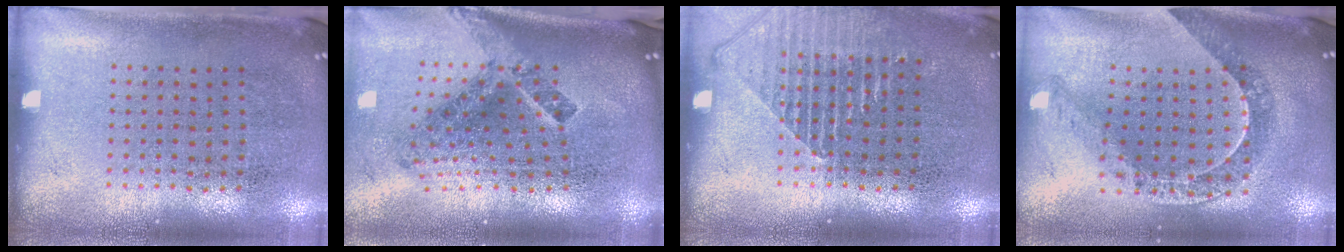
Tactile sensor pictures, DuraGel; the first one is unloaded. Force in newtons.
{"total": 2.9, "press": 1.8, "slide": 2.3}
{"total": 1.3, "press": 1.3, "slide": 0.1}
{"total": 1.2, "press": 1.1, "slide": 0.2}